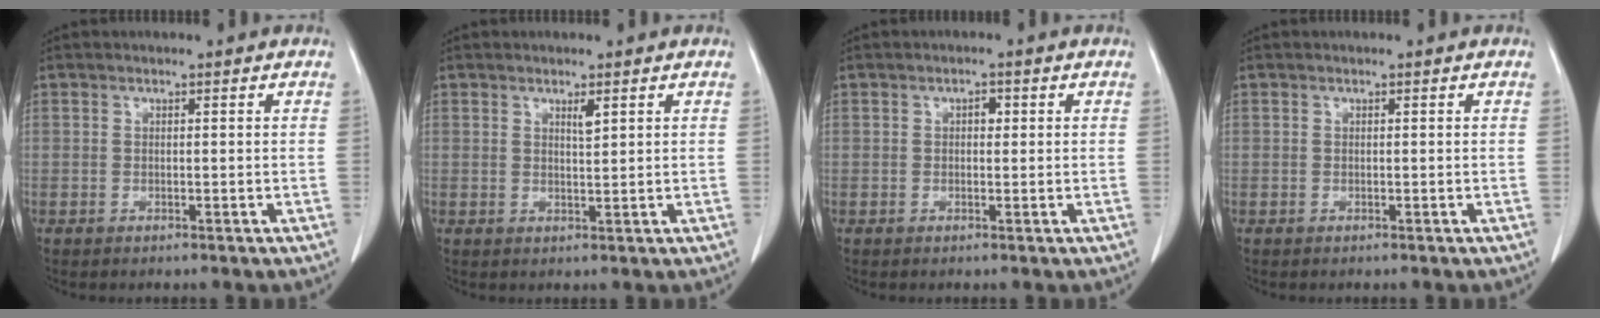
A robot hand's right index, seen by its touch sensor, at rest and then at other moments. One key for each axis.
{"total": 1.5, "fx": 0.9, "fy": 0.2, "fz": 1.1, "tx": -0.020, "ty": -0.005, "tz": 0.016}
{"total": 1.3, "fx": 0.3, "fy": 0.8, "fz": 1.0, "tx": -0.009, "ty": 0.003, "tz": 0.001}
{"total": 0.0}